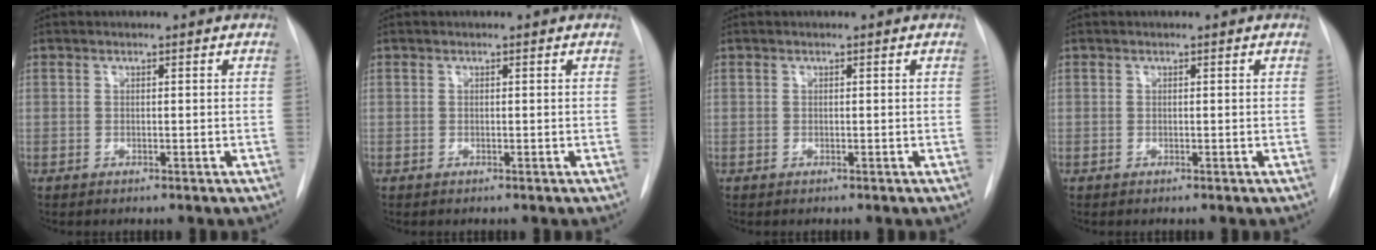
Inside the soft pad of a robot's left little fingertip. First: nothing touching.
{"total": 0.0}
{"total": 0.0}
{"total": 0.0}